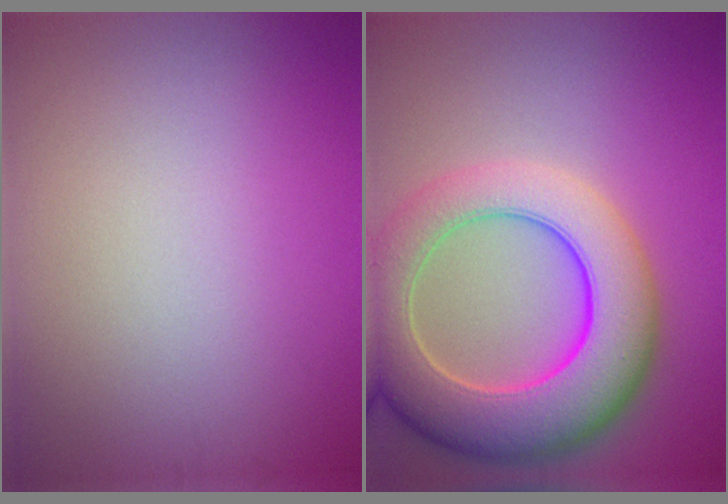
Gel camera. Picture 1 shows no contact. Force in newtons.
{"total": 10.2, "press": 10.2, "slide": 0.6}